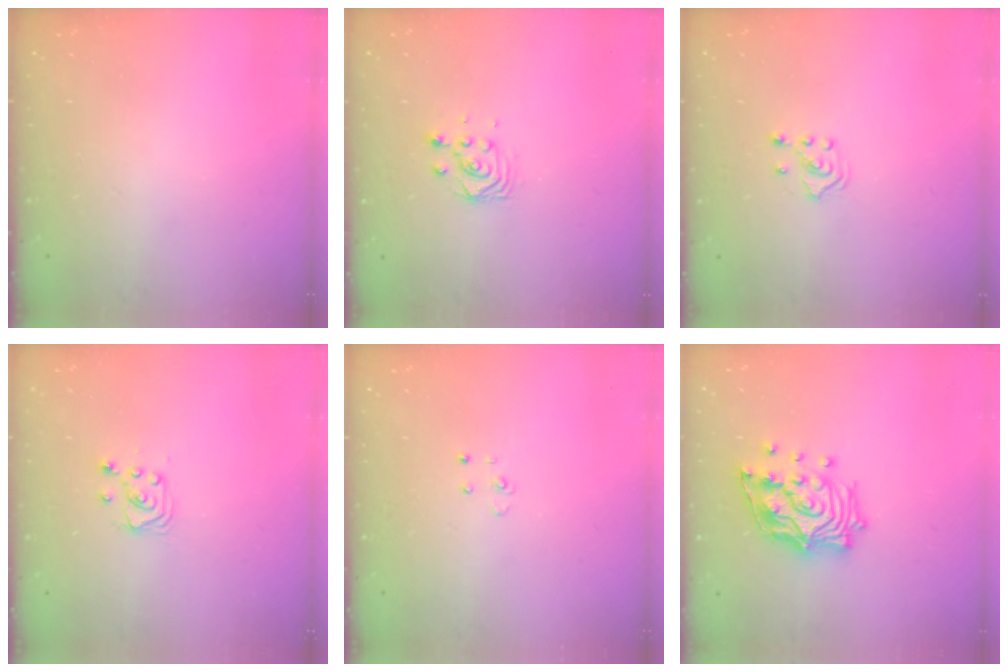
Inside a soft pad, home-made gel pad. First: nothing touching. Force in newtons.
{"total": 2.8, "press": 2.8, "slide": 0.3}
{"total": 3.2, "press": 3.1, "slide": 1.0}
{"total": 3.5, "press": 3.5, "slide": 0.4}
{"total": 2.6, "press": 2.6, "slide": 0.2}
{"total": 17.0, "press": 16.8, "slide": 2.2}